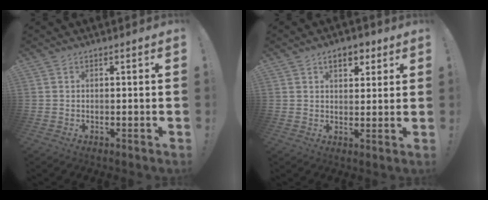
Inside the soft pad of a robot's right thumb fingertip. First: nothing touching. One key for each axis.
{"total": 6.6, "fx": 3.4, "fy": 3.9, "fz": 4.1, "tx": -0.057, "ty": 0.000, "tz": 0.059}